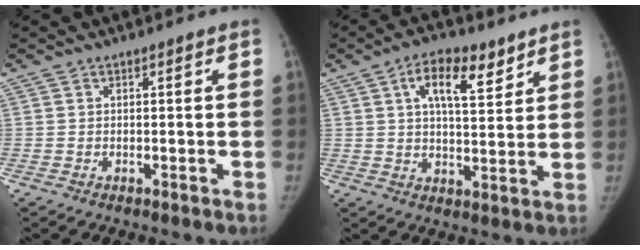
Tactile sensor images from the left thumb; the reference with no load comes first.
{"total": 10.6, "force": [5.5, 4.6, 7.8], "torque": [-0.105, -0.023, 0.089]}